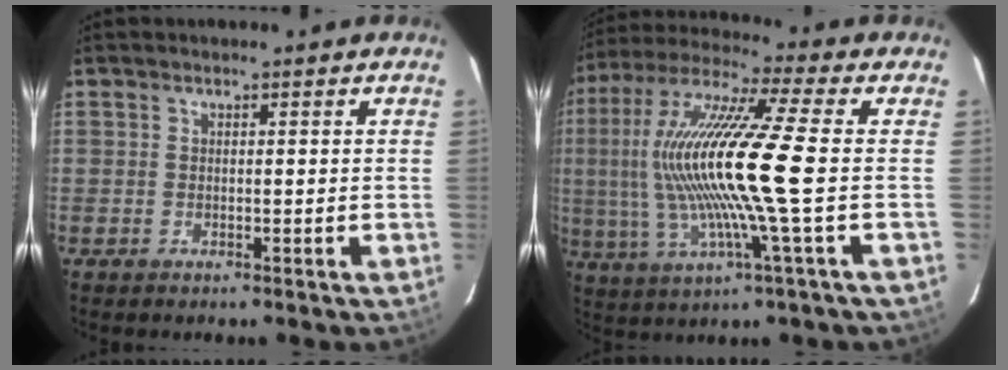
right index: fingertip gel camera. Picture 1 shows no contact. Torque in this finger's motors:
{"motor_torque": [1.84, -0.30, 1.05, 0.21]}